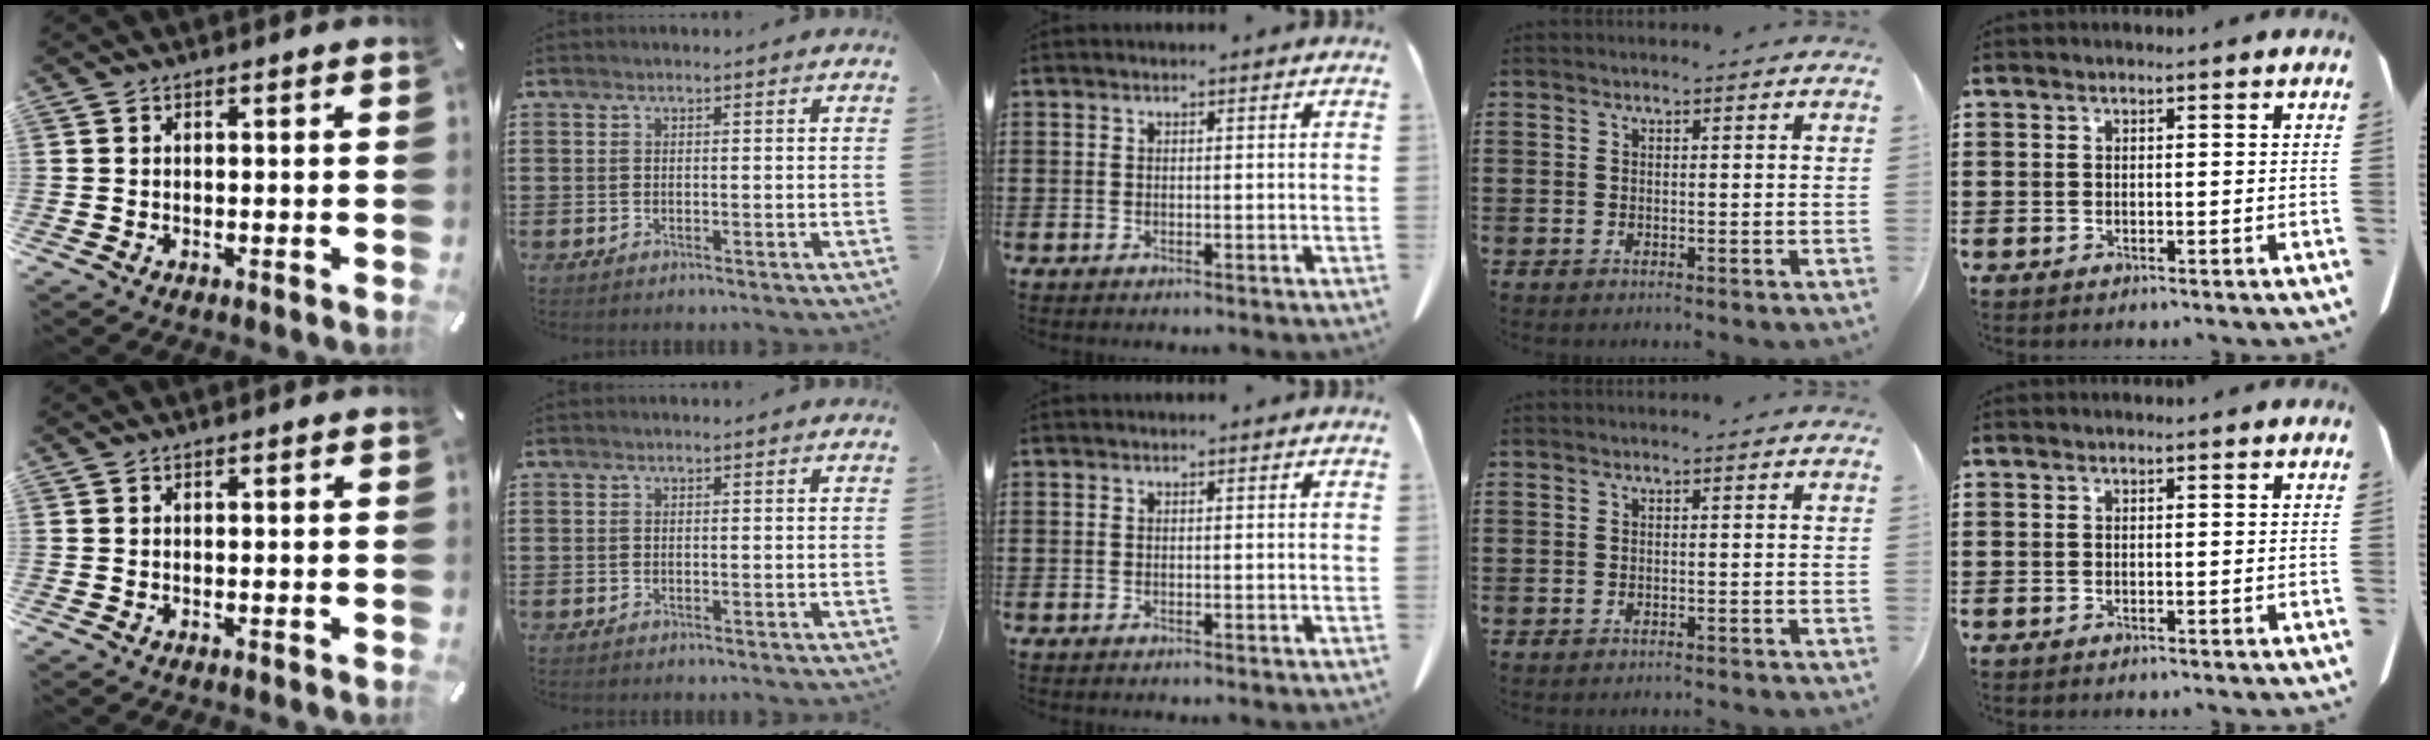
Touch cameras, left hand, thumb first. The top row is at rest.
{"ring": {"total": 0.8, "force": [-0.8, 0.0, 0.1], "torque": [-0.005, -0.001, -0.016]}}